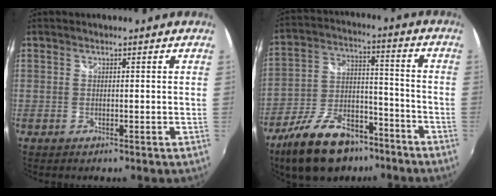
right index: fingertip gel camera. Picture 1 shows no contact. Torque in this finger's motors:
{"motor_torque": [1.24, -0.90, 0.56, 0.05]}